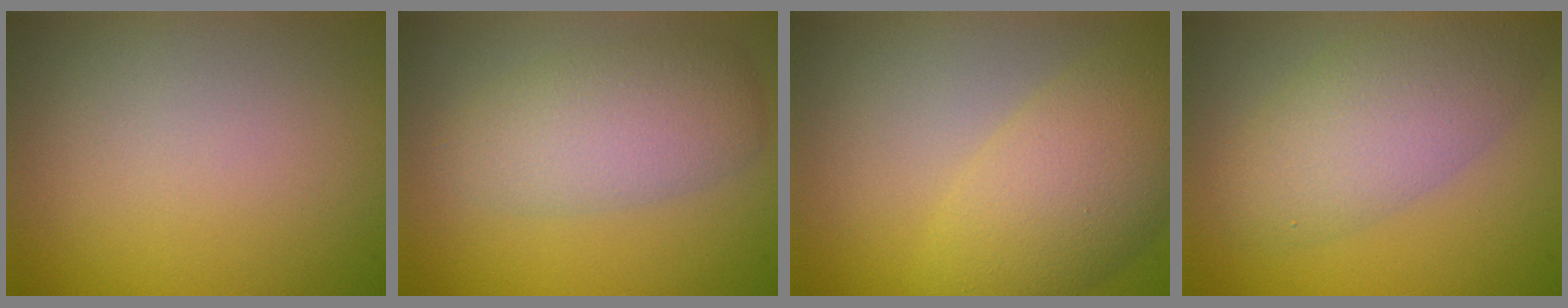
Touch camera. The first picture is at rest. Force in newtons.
{"total": 4.7, "press": 4.7, "slide": 0.2}
{"total": 6.5, "press": 6.5, "slide": 0.2}
{"total": 5.7, "press": 5.7, "slide": 0.5}